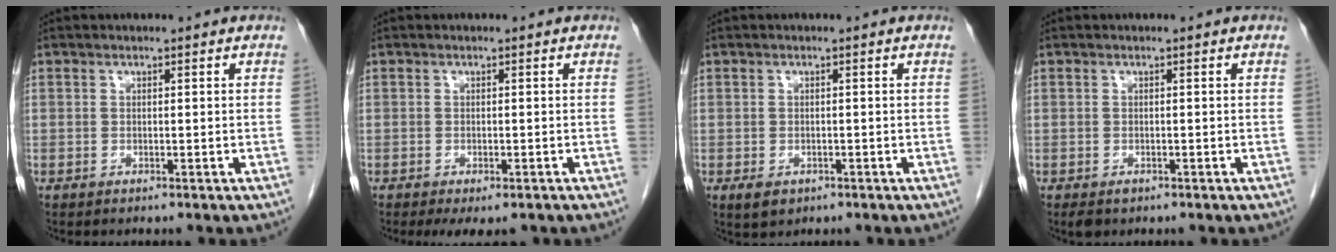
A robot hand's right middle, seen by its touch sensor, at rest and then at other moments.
{"total": 4.1, "force": [-2.9, 1.4, 2.4], "torque": [-0.033, -0.009, -0.039]}
{"total": 2.5, "force": [-1.3, 1.5, 1.4], "torque": [-0.027, -0.003, -0.011]}
{"total": 1.7, "force": [-1.0, 1.0, 0.9], "torque": [-0.017, -0.002, -0.009]}